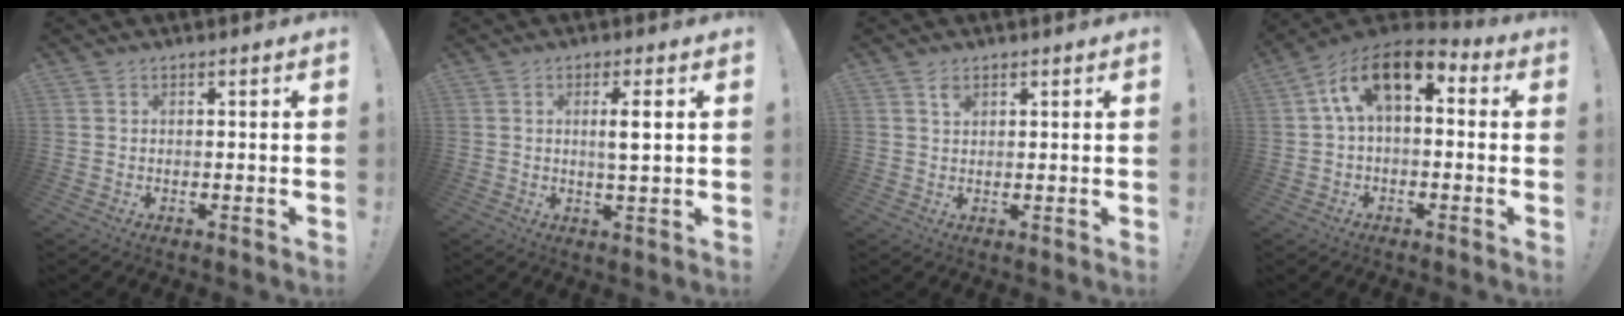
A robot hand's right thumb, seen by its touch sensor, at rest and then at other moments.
{"total": 4.5, "force": [1.2, 0.4, 4.3], "torque": [-0.060, -0.010, 0.011]}
{"total": 2.0, "force": [1.3, 1.1, 1.0], "torque": [-0.004, -0.009, 0.021]}
{"total": 12.5, "force": [4.4, 6.6, 9.6], "torque": [-0.171, -0.005, 0.082]}